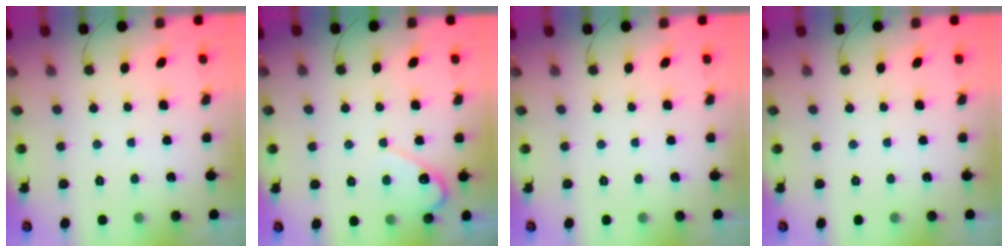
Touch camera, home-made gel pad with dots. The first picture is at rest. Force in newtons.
{"total": 5.7, "press": 5.7, "slide": 0.3}
{"total": 0.0}
{"total": 0.0}